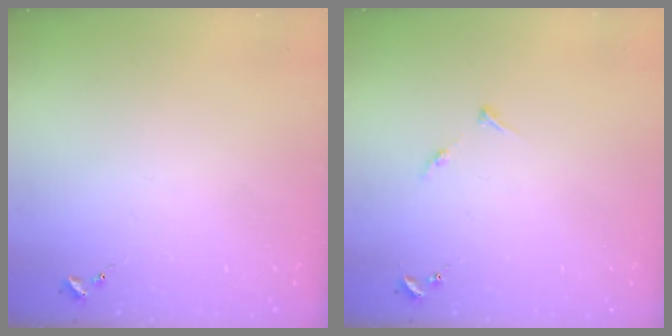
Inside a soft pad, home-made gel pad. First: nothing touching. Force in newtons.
{"total": 4.0, "press": 3.9, "slide": 0.5}